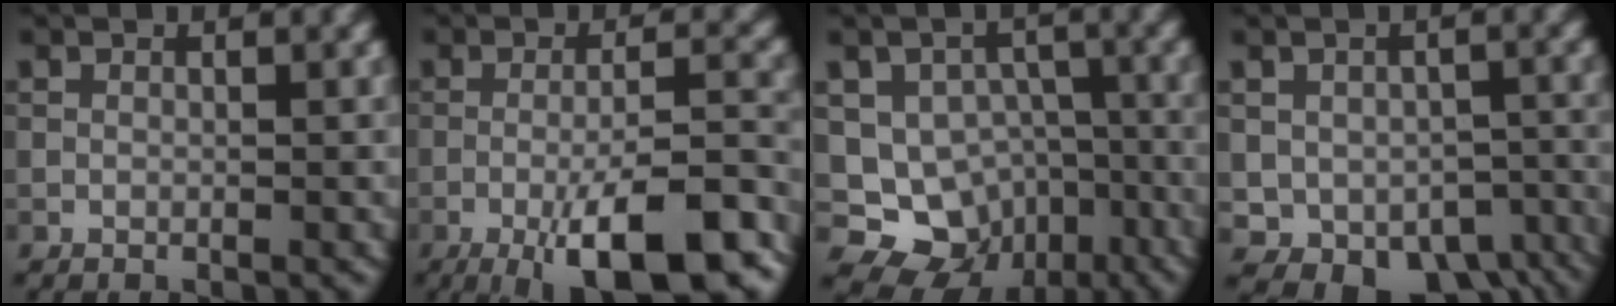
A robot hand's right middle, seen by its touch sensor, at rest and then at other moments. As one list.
[{"total": 11.0, "force": [-5.3, 2.9, 9.2], "torque": [-0.144, -0.008, -0.082]}, {"total": 9.0, "force": [-4.1, 7.1, 3.6], "torque": [-0.042, -0.004, -0.061]}, {"total": 7.4, "force": [-3.3, 5.2, 4.0], "torque": [-0.053, -0.032, -0.029]}]